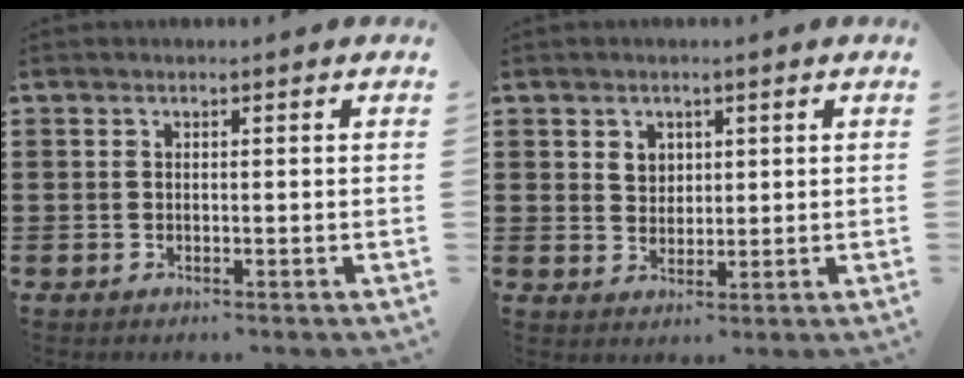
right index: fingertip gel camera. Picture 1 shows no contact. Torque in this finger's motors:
{"motor_torque": [0.07, -0.03, 0.06, 0.03]}